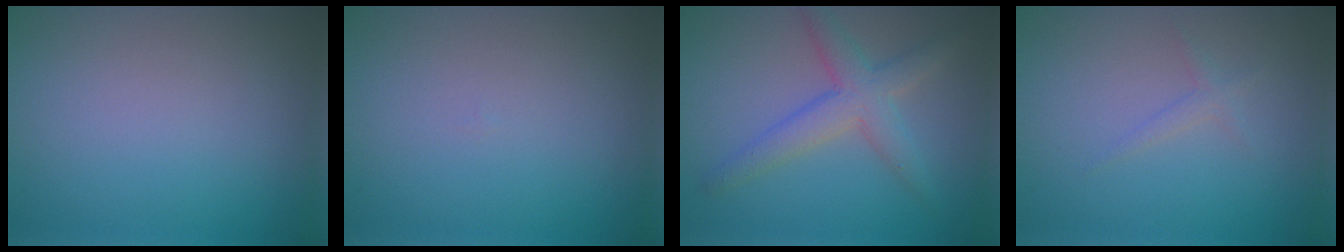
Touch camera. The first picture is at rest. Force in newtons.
{"total": 0.0}
{"total": 4.1, "press": 4.1, "slide": 0.1}
{"total": 0.9, "press": 0.9, "slide": 0.1}